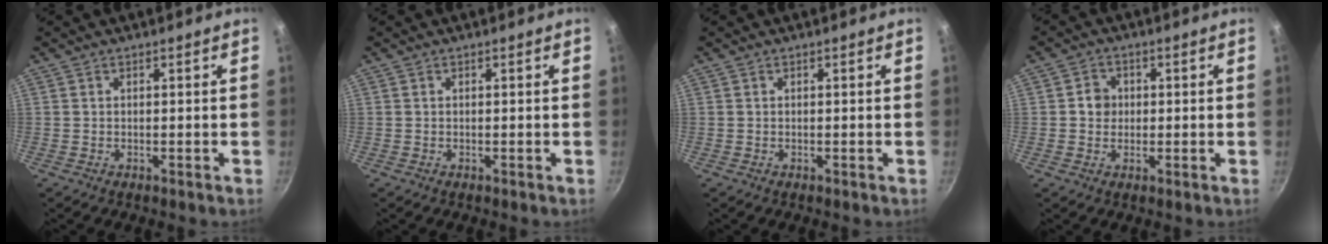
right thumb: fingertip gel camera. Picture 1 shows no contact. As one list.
[{"total": 0.0}, {"total": 0.0}, {"total": 3.6, "force": [0.1, 3.3, 1.4], "torque": [-0.002, 0.006, -0.002]}]